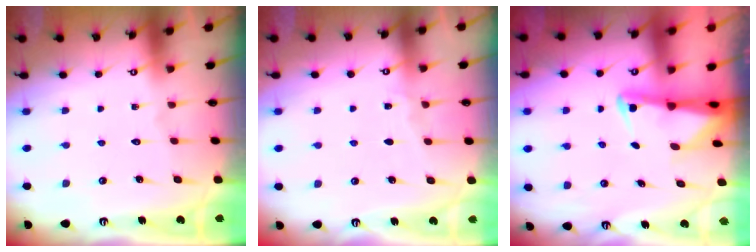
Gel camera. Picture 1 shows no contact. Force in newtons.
{"total": 2.9, "press": 2.8, "slide": 0.4}
{"total": 2.6, "press": 2.5, "slide": 0.4}